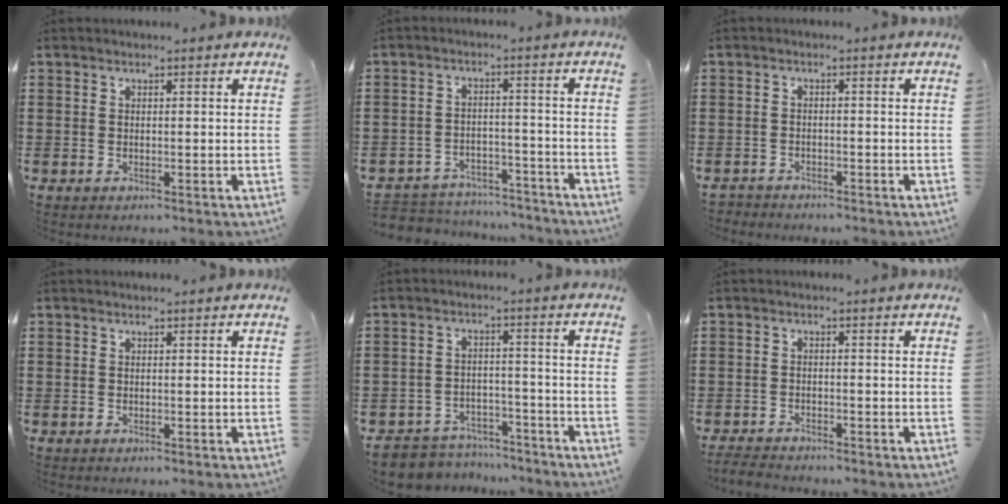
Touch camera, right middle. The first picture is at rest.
{"total": 4.9, "force": [-4.8, 0.9, -0.1], "torque": [-0.008, 0.009, -0.103]}
{"total": 1.7, "force": [-1.7, 0.2, -0.2], "torque": [-0.003, 0.000, -0.039]}
{"total": 0.0}
{"total": 4.8, "force": [-4.7, 0.9, -0.2], "torque": [-0.008, 0.007, -0.101]}
{"total": 2.5, "force": [-2.5, 0.2, 0.3], "torque": [-0.008, -0.001, -0.052]}